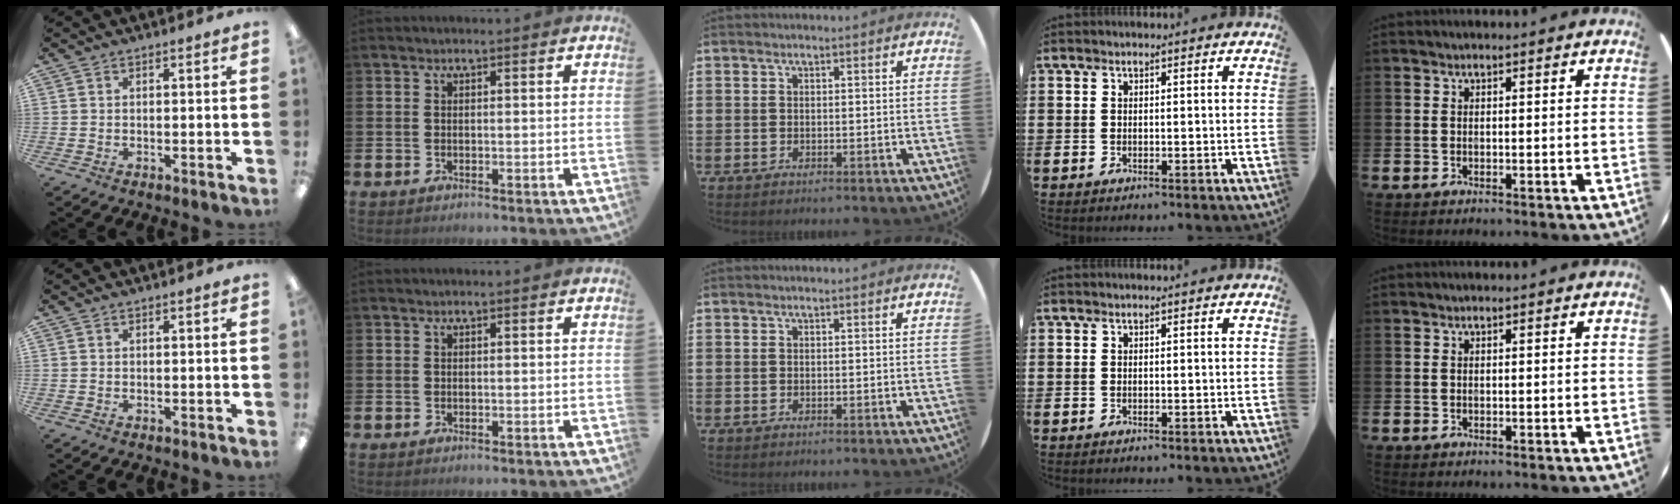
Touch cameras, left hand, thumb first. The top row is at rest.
{}